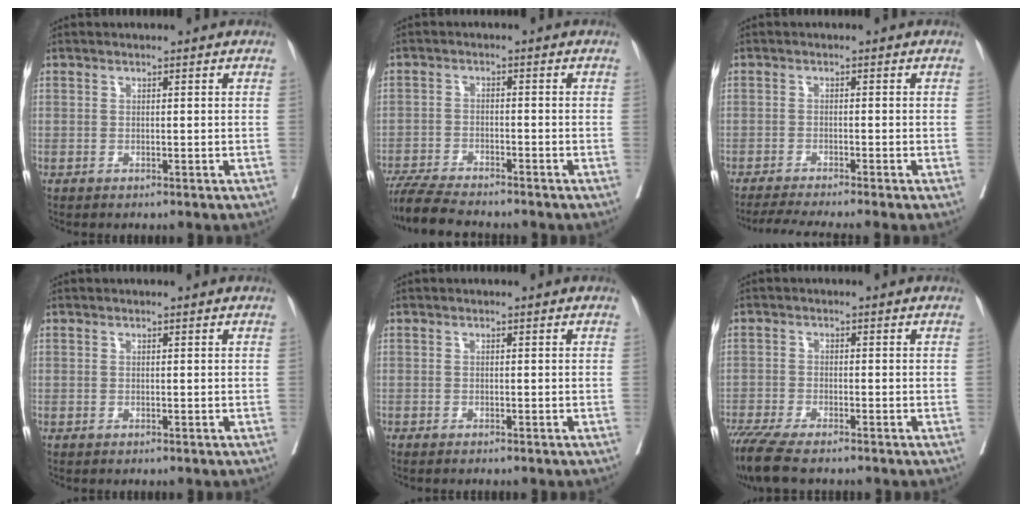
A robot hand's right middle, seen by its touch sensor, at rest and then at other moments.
{"total": 8.3, "force": [-7.5, 0.7, 3.6], "torque": [-0.061, -0.023, -0.127]}
{"total": 5.9, "force": [-5.0, -1.3, 2.8], "torque": [-0.036, -0.015, -0.081]}
{"total": 0.0}
{"total": 0.7, "force": [-0.7, 0.0, 0.3], "torque": [-0.006, -0.001, -0.009]}
{"total": 7.8, "force": [-6.3, 1.1, 4.5], "torque": [-0.079, -0.018, -0.109]}